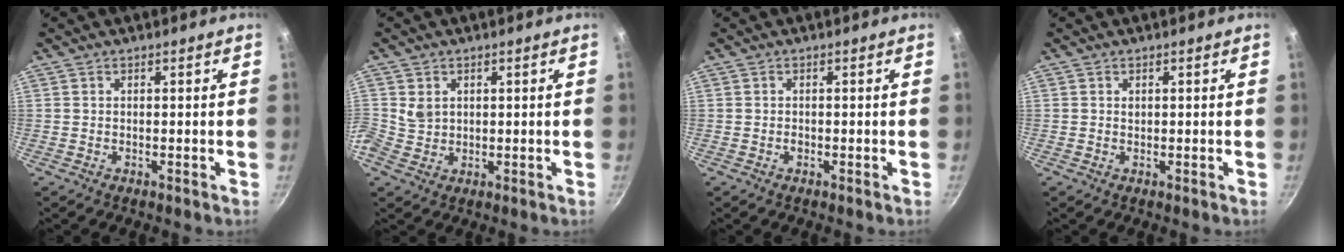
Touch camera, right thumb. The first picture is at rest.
{"total": 2.8, "force": [0.8, 2.4, 1.2], "torque": [-0.013, -0.006, 0.017]}
{"total": 0.5, "force": [-0.2, 0.4, 0.3], "torque": [-0.004, 0.003, -0.005]}
{"total": 0.5, "force": [0.2, 0.4, 0.2], "torque": [-0.002, -0.001, 0.003]}